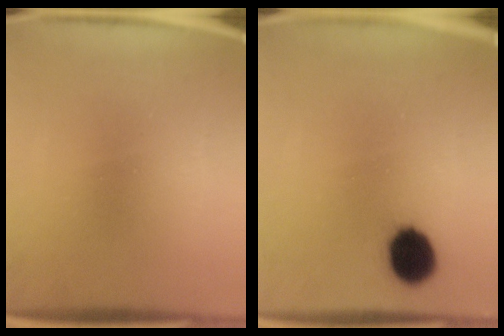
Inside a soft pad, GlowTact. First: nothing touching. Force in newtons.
{"total": 8.7}